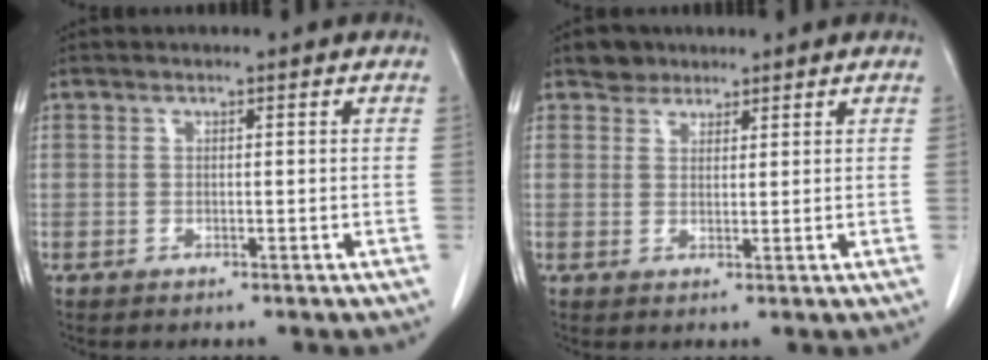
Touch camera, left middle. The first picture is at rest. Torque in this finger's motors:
{"motor_torque": [0.07, -0.05, -0.04, 0.00]}